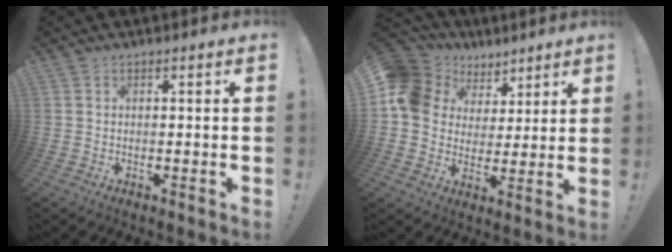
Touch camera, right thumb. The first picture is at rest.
{"total": 12.2, "force": [5.0, 9.9, 5.1], "torque": [-0.095, -0.021, 0.102]}